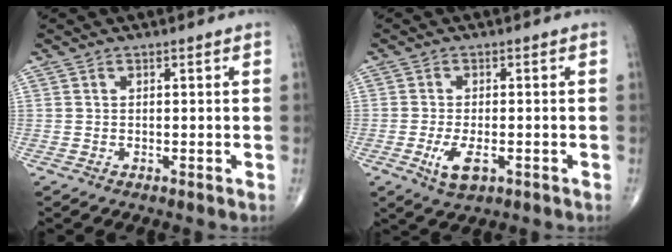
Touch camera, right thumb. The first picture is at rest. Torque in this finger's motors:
{"motor_torque": [-0.54, 0.25, 0.19, 0.30, 0.10]}